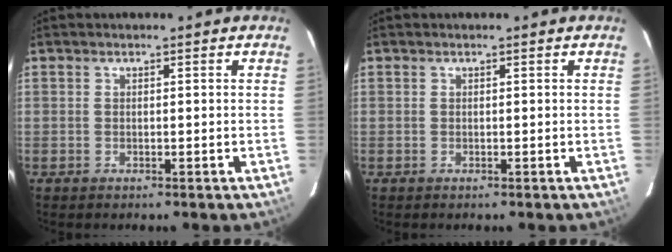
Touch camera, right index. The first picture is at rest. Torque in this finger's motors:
{"motor_torque": [0.00, 0.00, 0.00, 0.00]}